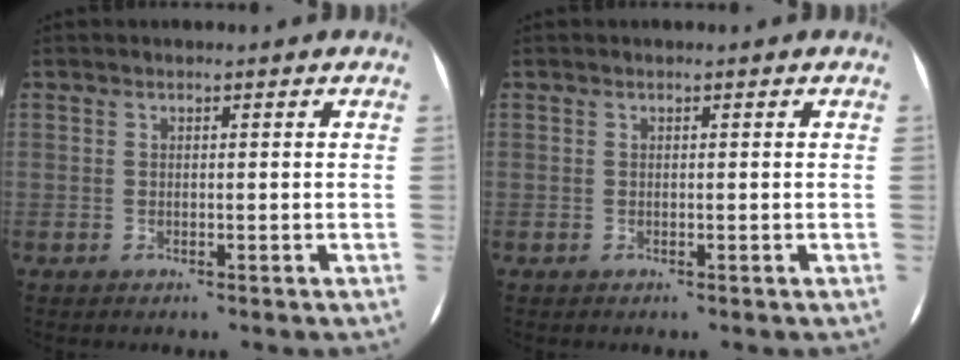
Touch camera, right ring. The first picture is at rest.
{"total": 0.0}